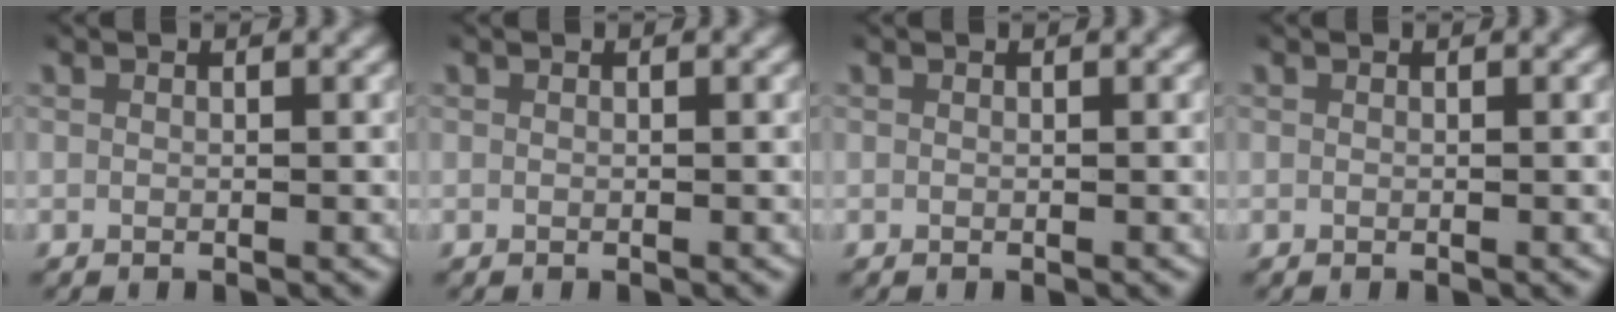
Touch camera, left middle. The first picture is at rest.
{"total": 0.0}
{"total": 0.0}
{"total": 0.0}